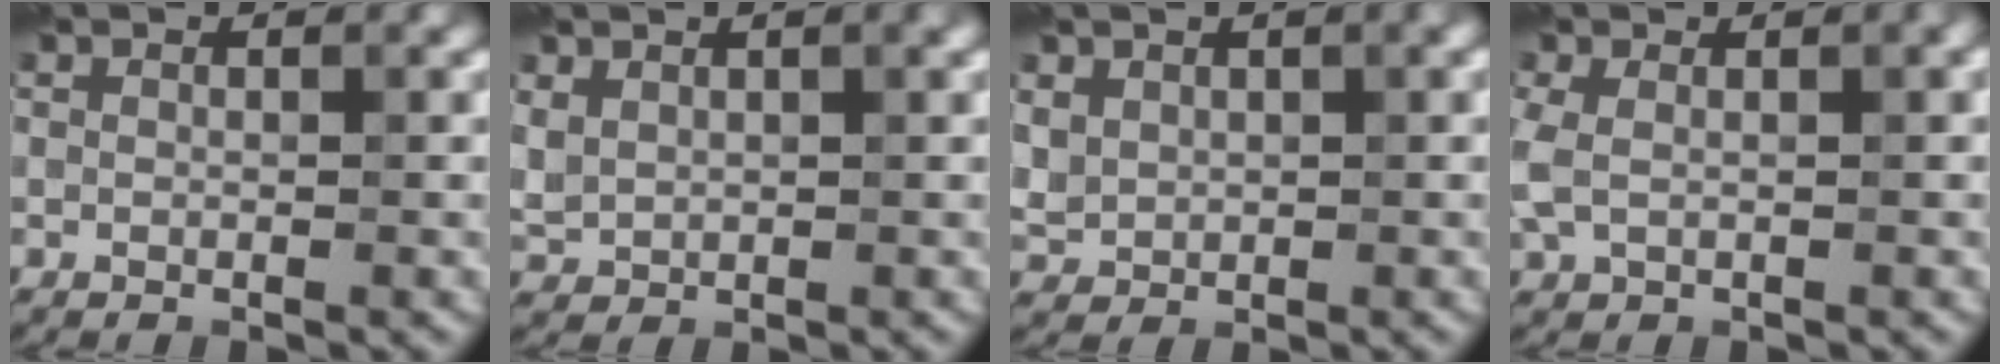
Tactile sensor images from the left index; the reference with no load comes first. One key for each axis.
{"total": 2.8, "fx": 1.7, "fy": 1.5, "fz": 1.6, "tx": -0.044, "ty": 0.006, "tz": 0.040}
{"total": 2.6, "fx": 1.3, "fy": 1.8, "fz": 1.2, "tx": -0.034, "ty": 0.004, "tz": 0.029}
{"total": 4.1, "fx": 0.5, "fy": 2.0, "fz": 3.5, "tx": -0.088, "ty": 0.004, "tz": 0.006}